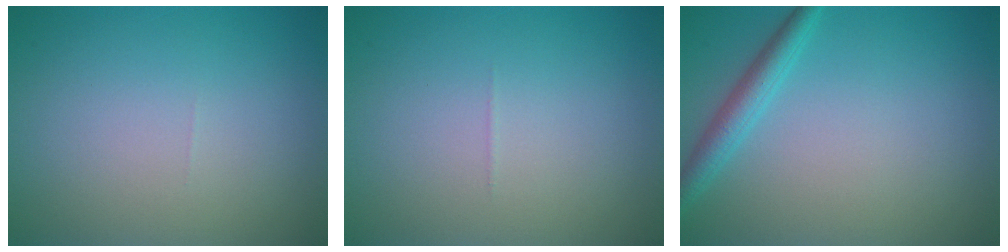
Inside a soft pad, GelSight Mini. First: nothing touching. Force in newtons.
{"total": 0.0}
{"total": 2.5, "press": 2.5, "slide": 0.1}